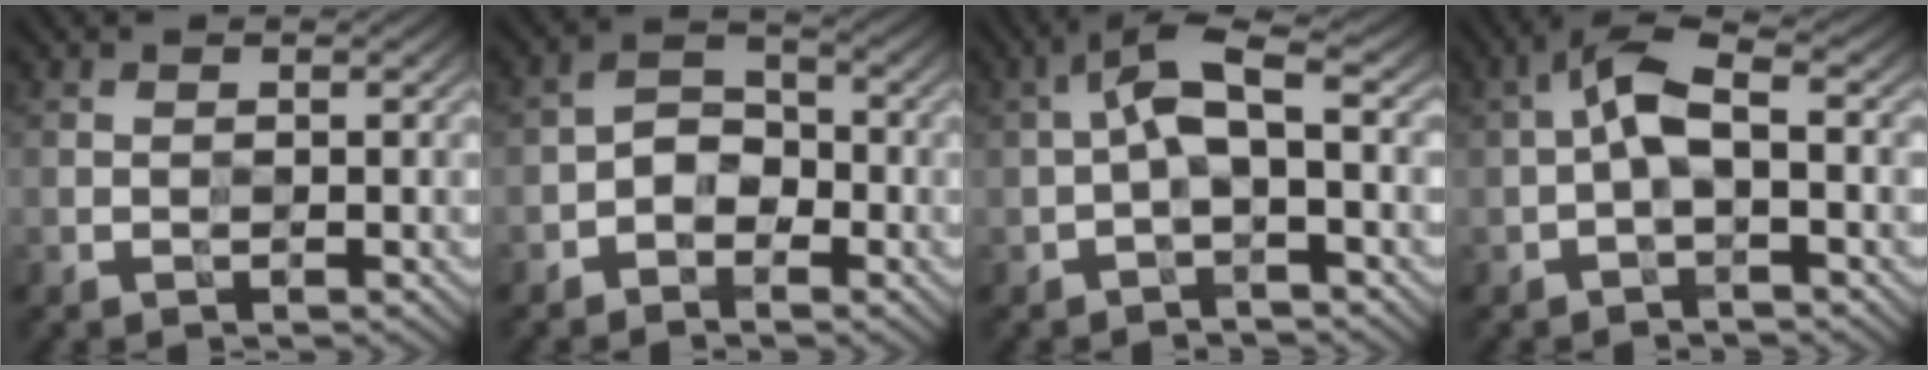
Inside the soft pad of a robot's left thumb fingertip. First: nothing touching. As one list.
[{"total": 3.7, "force": [-1.7, 2.5, 2.1], "torque": [-0.037, 0.010, -0.043]}, {"total": 5.5, "force": [-0.2, 1.7, 5.3], "torque": [-0.107, 0.021, -0.017]}, {"total": 4.9, "force": [-0.2, 1.7, 4.5], "torque": [-0.094, 0.018, -0.016]}]